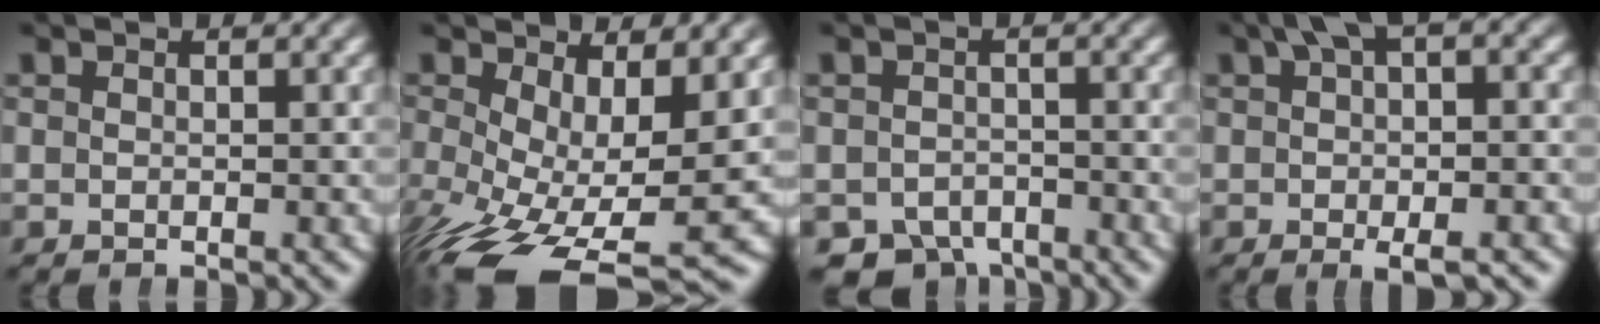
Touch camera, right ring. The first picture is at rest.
{"total": 9.0, "force": [-4.4, 4.4, 6.6], "torque": [-0.131, -0.070, -0.031]}
{"total": 6.3, "force": [-5.2, 3.3, 1.5], "torque": [-0.014, -0.026, -0.081]}
{"total": 3.9, "force": [0.3, 0.8, 3.8], "torque": [-0.058, 0.007, 0.005]}